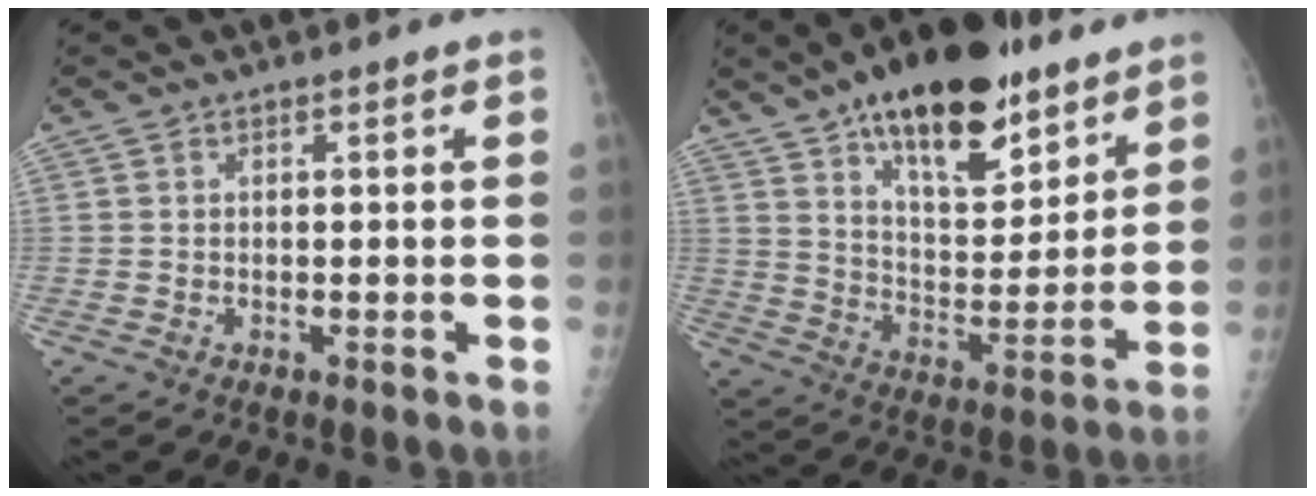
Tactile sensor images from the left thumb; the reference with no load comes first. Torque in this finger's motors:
{"motor_torque": [1.01, 0.97, 1.23, -1.54, 0.18]}